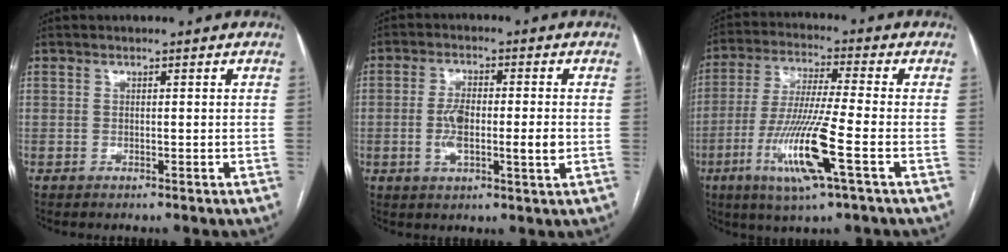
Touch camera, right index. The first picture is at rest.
{"total": 7.6, "force": [-1.0, 2.0, 7.2], "torque": [-0.134, 0.005, -0.017]}
{"total": 13.4, "force": [-4.8, -0.1, 12.5], "torque": [-0.257, -0.021, -0.094]}